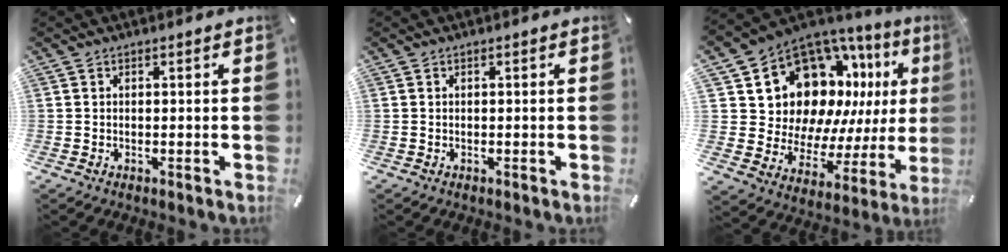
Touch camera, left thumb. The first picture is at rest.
{"total": 0.0}
{"total": 16.3, "force": [8.4, 11.8, 7.5], "torque": [-0.128, -0.082, 0.174]}